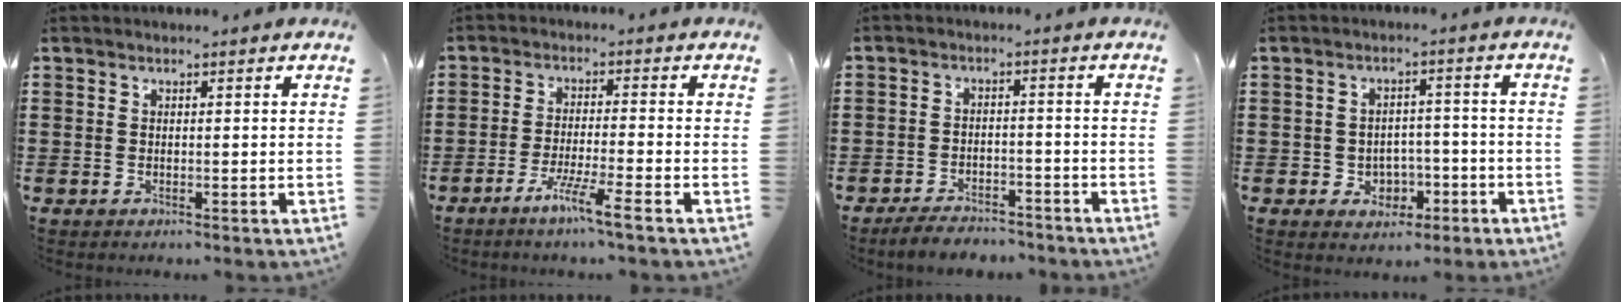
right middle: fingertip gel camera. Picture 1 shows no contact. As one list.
[{"total": 5.1, "force": [-3.6, -0.4, 3.5], "torque": [-0.062, -0.009, -0.066]}, {"total": 3.9, "force": [-3.8, 0.8, 0.0], "torque": [-0.004, 0.007, -0.080]}, {"total": 3.4, "force": [-1.6, 2.7, 1.4], "torque": [-0.035, 0.007, -0.035]}]